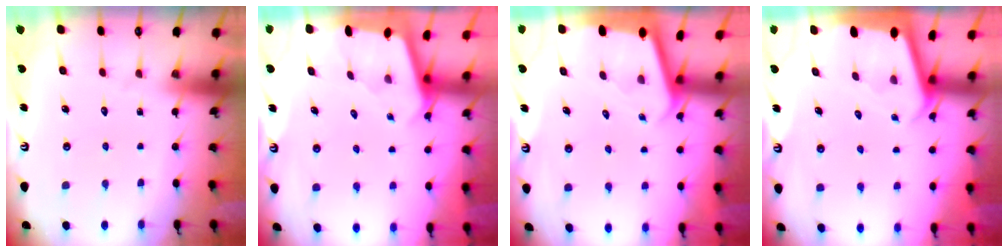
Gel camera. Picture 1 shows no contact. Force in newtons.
{"total": 1.9, "press": 1.9, "slide": 0.1}
{"total": 1.9, "press": 1.9, "slide": 0.2}
{"total": 2.1, "press": 2.1, "slide": 0.2}